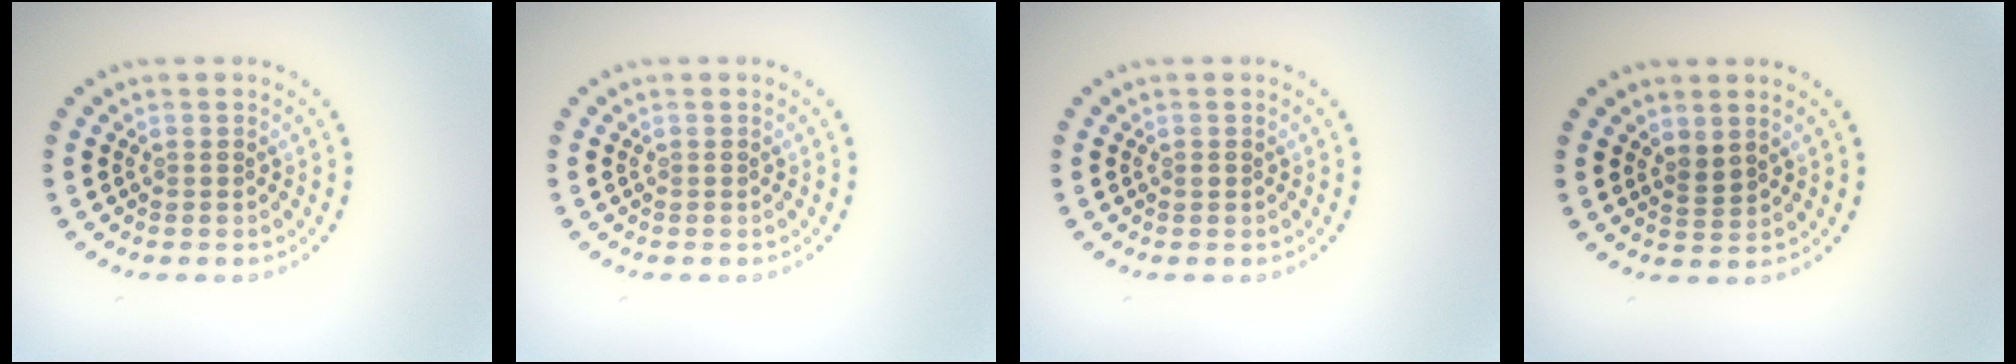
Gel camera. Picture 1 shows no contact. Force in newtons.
{"total": 0.0}
{"total": 0.5, "press": 0.4, "slide": 0.3}
{"total": 1.3, "press": 1.0, "slide": 0.9}